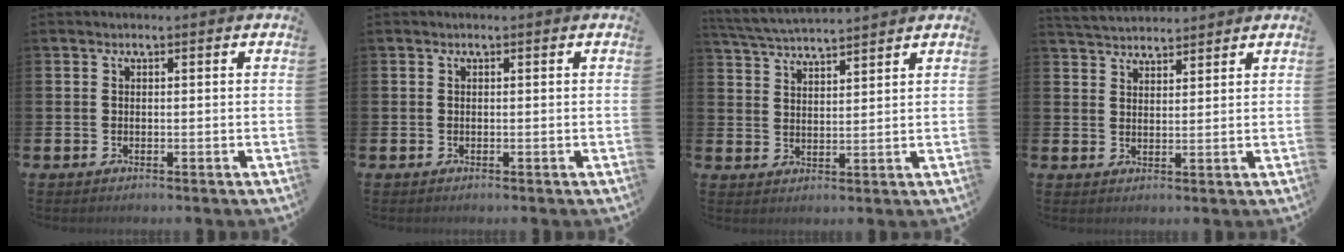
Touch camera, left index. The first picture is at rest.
{"total": 0.0}
{"total": 4.3, "force": [4.3, 0.0, 0.5], "torque": [-0.027, -0.023, 0.075]}
{"total": 3.8, "force": [3.8, 0.7, 0.0], "torque": [-0.006, -0.019, 0.068]}